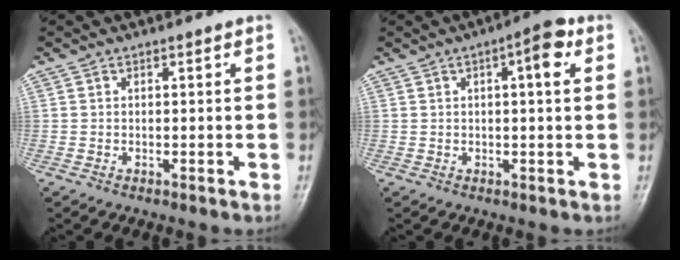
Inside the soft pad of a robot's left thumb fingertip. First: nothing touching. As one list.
[{"total": 5.8, "force": [1.9, 1.7, 5.2], "torque": [-0.068, 0.009, 0.020]}]